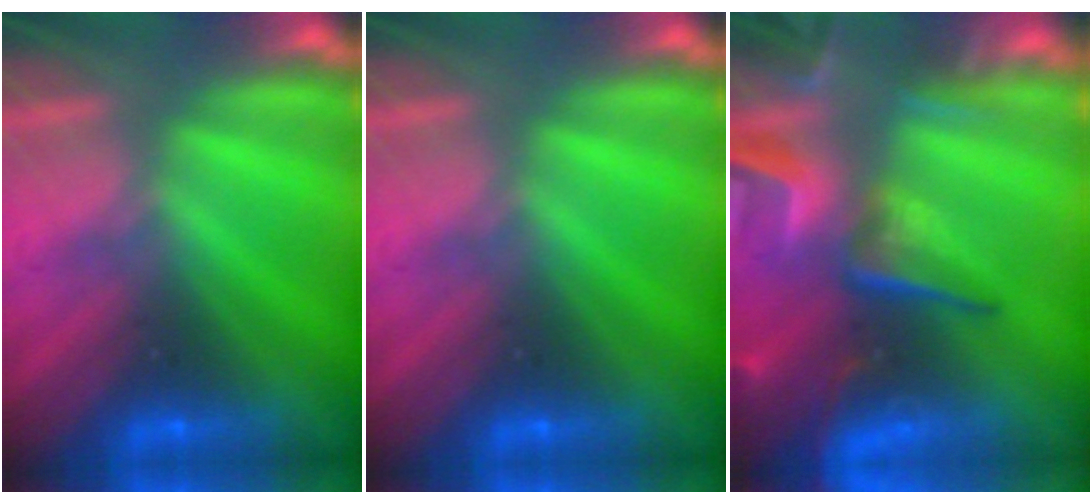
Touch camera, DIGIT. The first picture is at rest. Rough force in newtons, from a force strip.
{"total": 0.0}
{"total": 7.6}